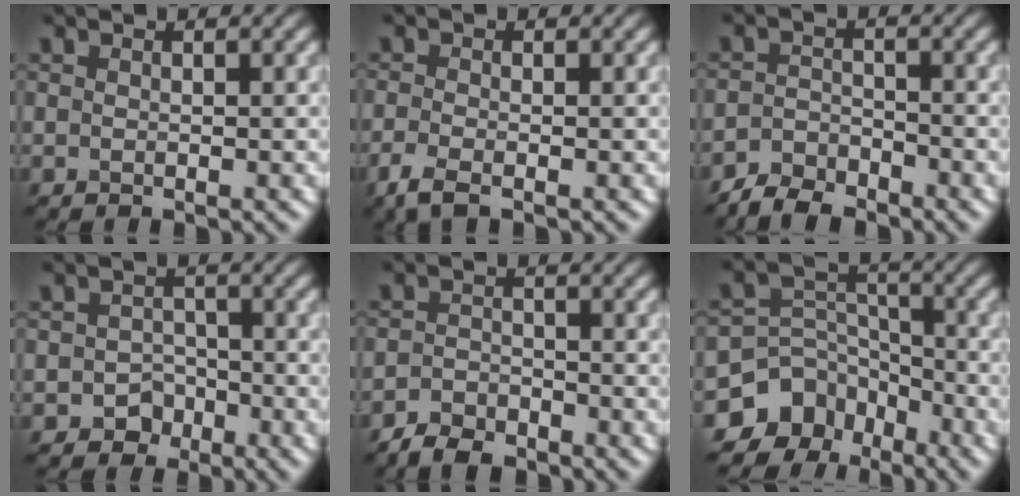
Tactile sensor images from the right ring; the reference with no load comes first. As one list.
[{"total": 2.3, "force": [-1.5, 0.6, 1.6], "torque": [-0.040, -0.010, -0.040]}, {"total": 3.6, "force": [-3.2, 1.3, 1.0], "torque": [-0.017, 0.000, -0.068]}, {"total": 2.4, "force": [-1.3, 1.9, 0.6], "torque": [0.002, 0.002, -0.021]}, {"total": 3.2, "force": [-2.7, 1.4, 1.1], "torque": [-0.019, -0.001, -0.057]}, {"total": 9.2, "force": [-6.4, 6.4, 1.7], "torque": [-0.027, 0.010, -0.115]}]